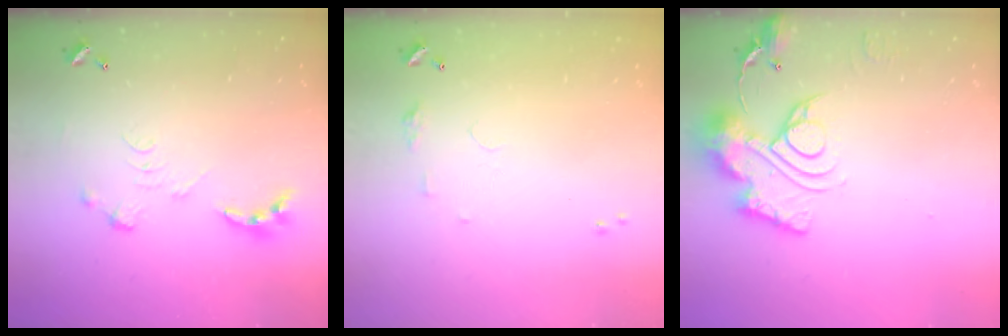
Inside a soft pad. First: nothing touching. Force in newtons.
{"total": 6.3, "press": 6.3, "slide": 0.7}
{"total": 15.0, "press": 14.9, "slide": 1.6}